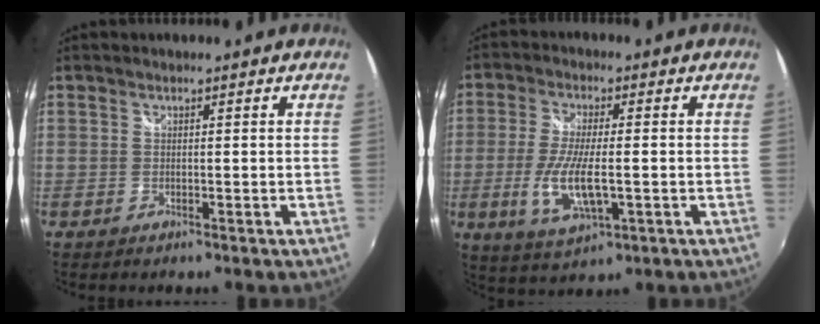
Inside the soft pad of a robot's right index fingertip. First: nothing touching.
{"total": 10.3, "force": [-2.3, 3.2, 9.6], "torque": [-0.194, -0.016, -0.040]}